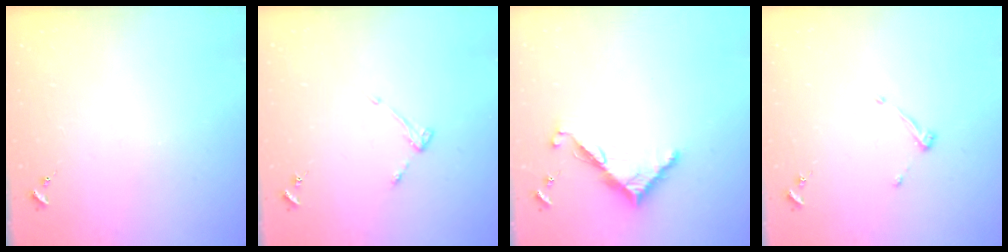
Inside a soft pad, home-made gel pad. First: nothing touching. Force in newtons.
{"total": 3.2, "press": 3.1, "slide": 0.5}
{"total": 7.7, "press": 7.7, "slide": 0.3}
{"total": 4.0, "press": 4.0, "slide": 0.6}